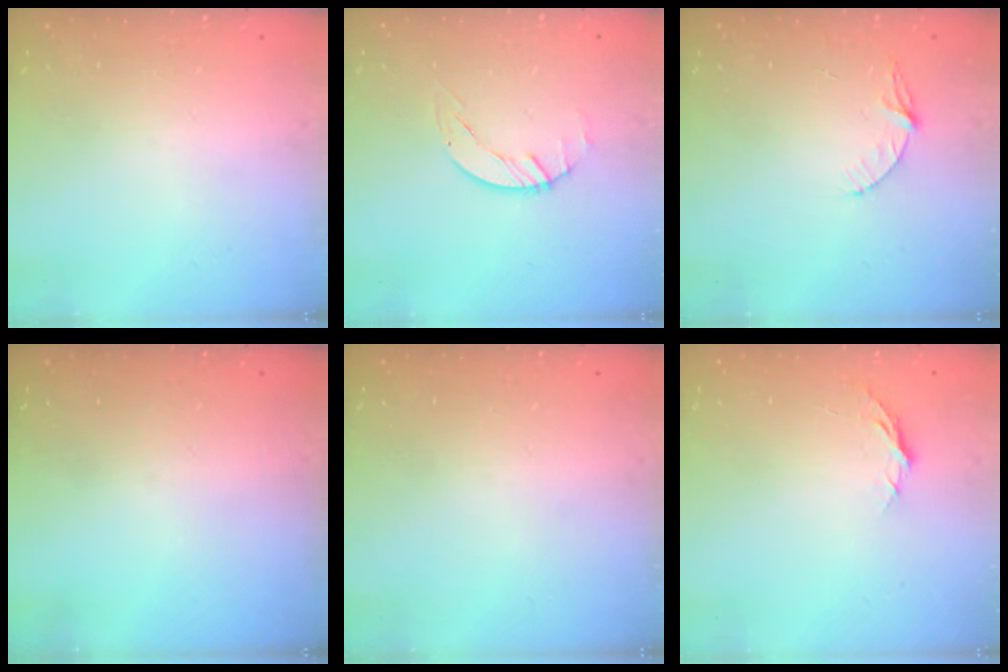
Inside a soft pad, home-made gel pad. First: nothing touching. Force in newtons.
{"total": 1.5, "press": 1.4, "slide": 0.3}
{"total": 4.7, "press": 4.7, "slide": 0.4}
{"total": 0.0}
{"total": 0.0}
{"total": 3.7, "press": 3.6, "slide": 0.4}